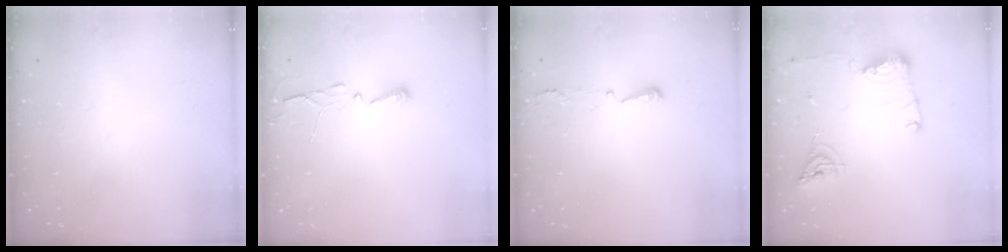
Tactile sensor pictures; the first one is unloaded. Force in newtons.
{"total": 2.9, "press": 2.9, "slide": 0.4}
{"total": 2.9, "press": 2.8, "slide": 0.6}
{"total": 12.0, "press": 11.9, "slide": 1.6}